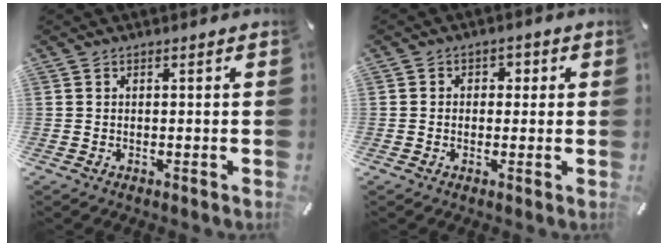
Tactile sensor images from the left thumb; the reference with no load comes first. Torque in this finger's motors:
{"motor_torque": [0.18, -0.28, 0.03, 0.27, 0.00]}